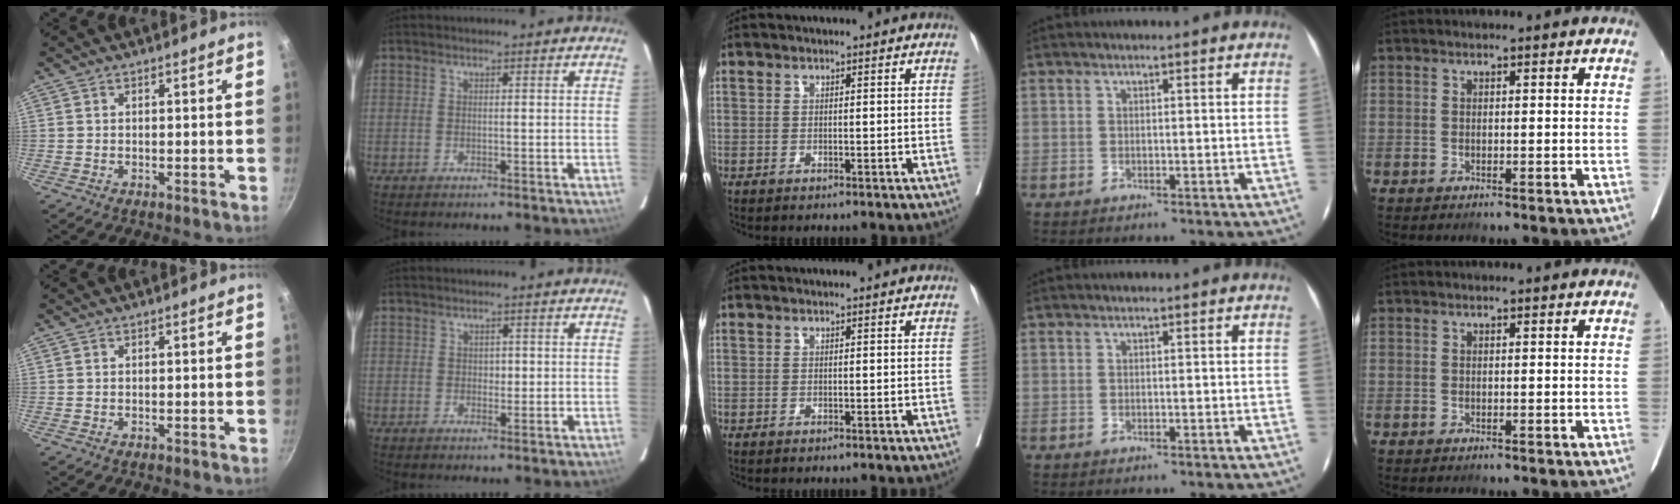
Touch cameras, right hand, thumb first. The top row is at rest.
{"index": {"total": 1.2, "force": [0.1, 0.9, 0.8], "torque": [-0.009, 0.001, 0.001]}}